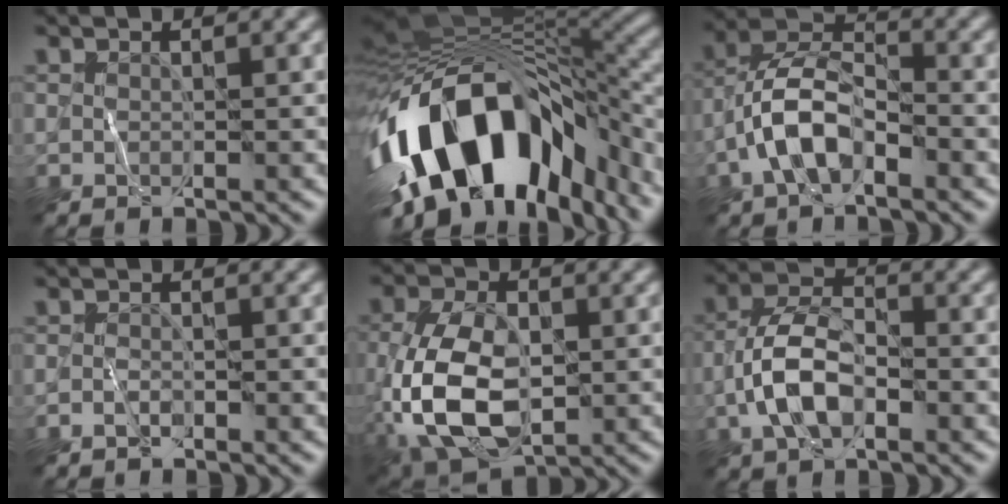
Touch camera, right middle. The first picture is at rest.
{"total": 17.0, "force": [-6.7, 9.3, 12.6], "torque": [-0.224, -0.021, -0.093]}
{"total": 6.0, "force": [-2.8, 2.9, 4.4], "torque": [-0.083, 0.014, -0.059]}
{"total": 0.9, "force": [-0.8, 0.3, 0.3], "torque": [-0.005, 0.004, -0.018]}
{"total": 10.6, "force": [-2.5, 6.1, 8.3], "torque": [-0.185, -0.011, -0.055]}
{"total": 5.7, "force": [-2.0, 2.9, 4.5], "torque": [-0.087, 0.010, -0.046]}